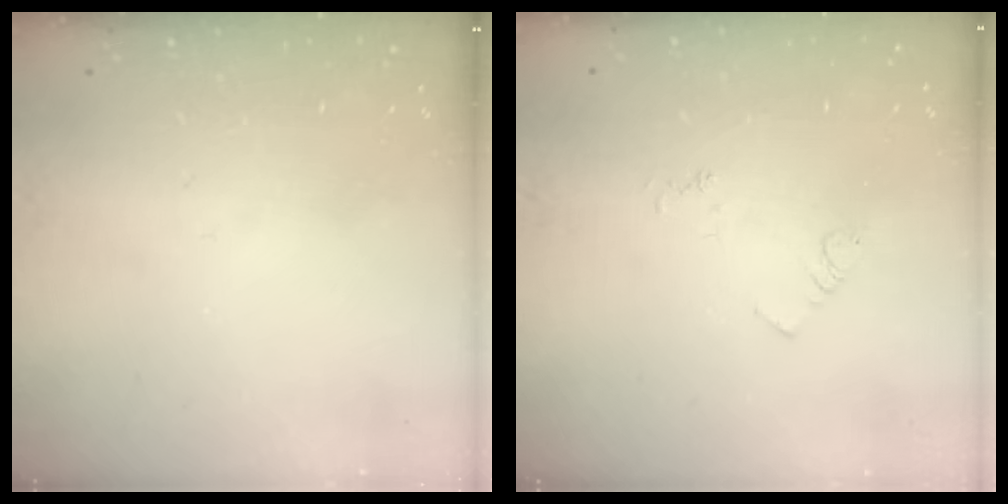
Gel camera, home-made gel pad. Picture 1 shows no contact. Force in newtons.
{"total": 3.3, "press": 3.3, "slide": 0.6}